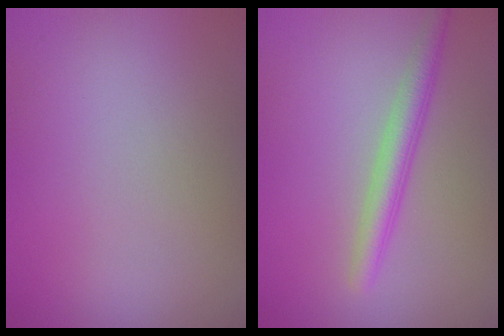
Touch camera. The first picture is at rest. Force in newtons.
{"total": 2.8, "press": 2.8, "slide": 0.1}